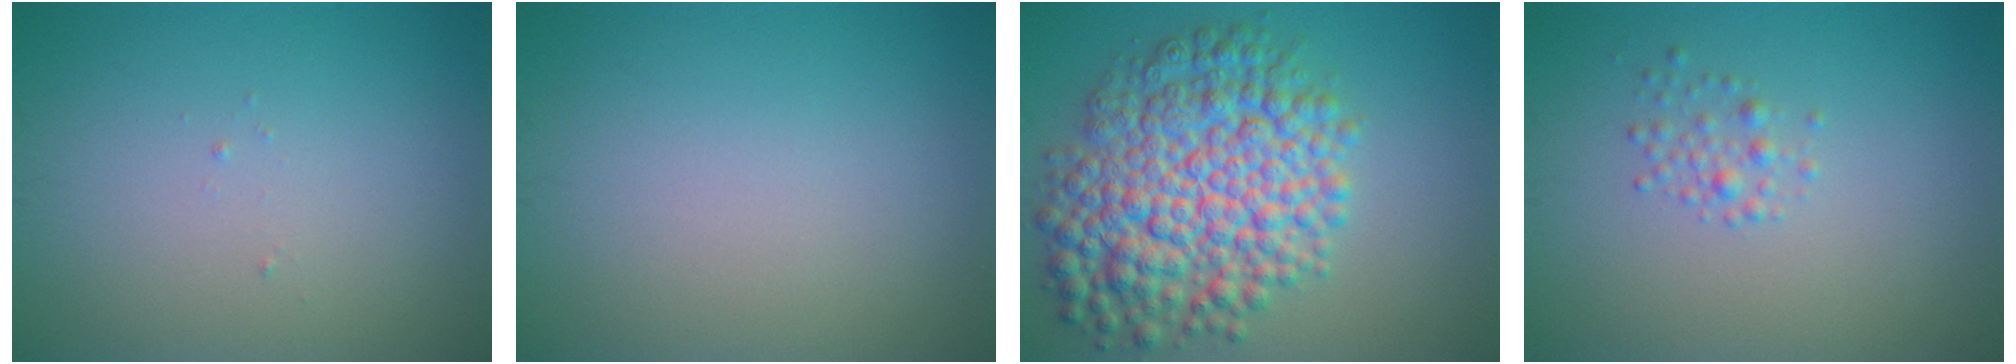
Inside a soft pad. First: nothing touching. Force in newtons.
{"total": 0.0}
{"total": 10.2, "press": 10.2, "slide": 0.1}
{"total": 1.3, "press": 1.3, "slide": 0.0}